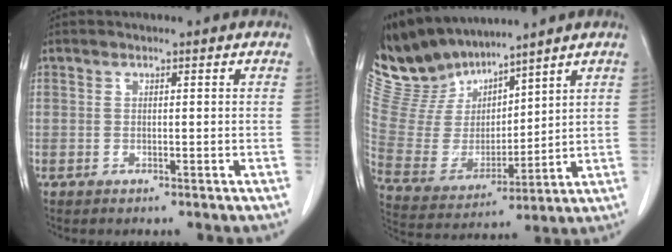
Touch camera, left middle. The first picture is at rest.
{"total": 12.9, "force": [12.2, 3.3, 2.4], "torque": [-0.075, 0.006, 0.264]}